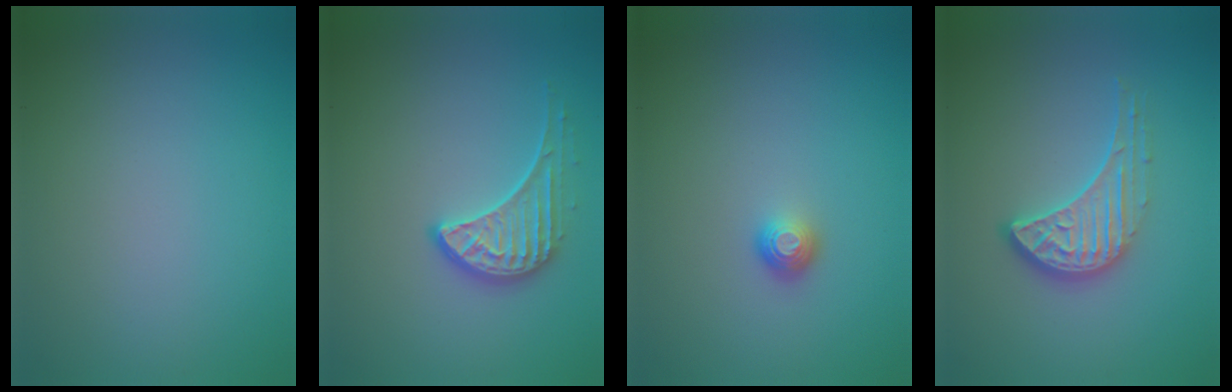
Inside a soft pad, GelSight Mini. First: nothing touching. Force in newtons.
{"total": 2.7, "press": 2.2, "slide": 1.6}
{"total": 1.2, "press": 1.0, "slide": 0.6}
{"total": 3.5, "press": 2.9, "slide": 2.0}